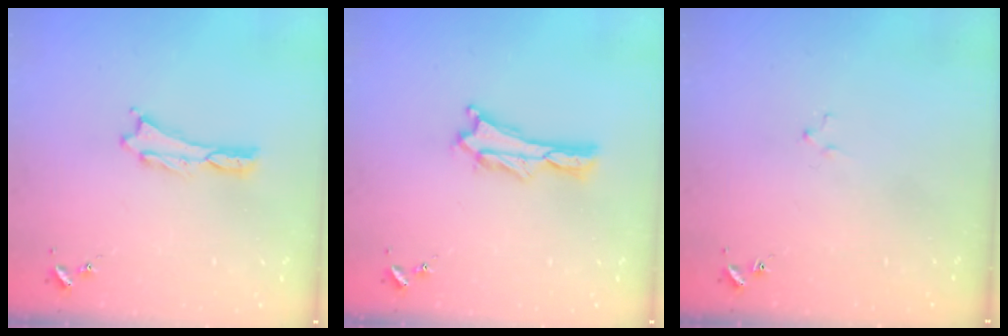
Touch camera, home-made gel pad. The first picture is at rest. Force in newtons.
{"total": 0.9, "press": 0.9, "slide": 0.2}
{"total": 1.5, "press": 1.5, "slide": 0.2}